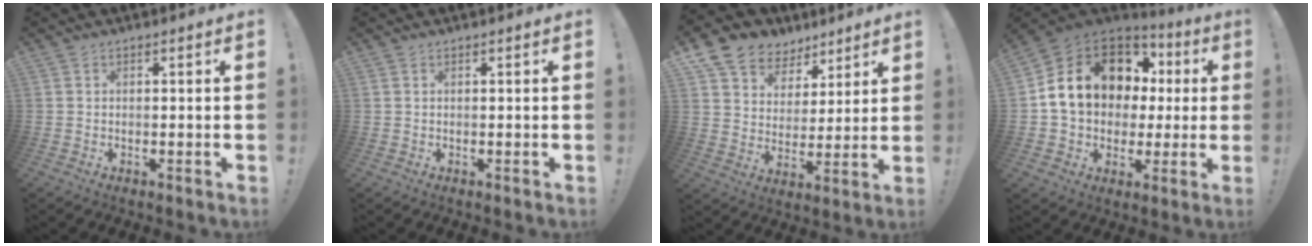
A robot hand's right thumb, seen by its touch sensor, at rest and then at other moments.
{"total": 0.0}
{"total": 10.4, "force": [6.7, 7.7, 2.0], "torque": [-0.035, -0.053, 0.134]}
{"total": 17.4, "force": [4.8, 13.4, 10.0], "torque": [-0.168, -0.013, 0.109]}